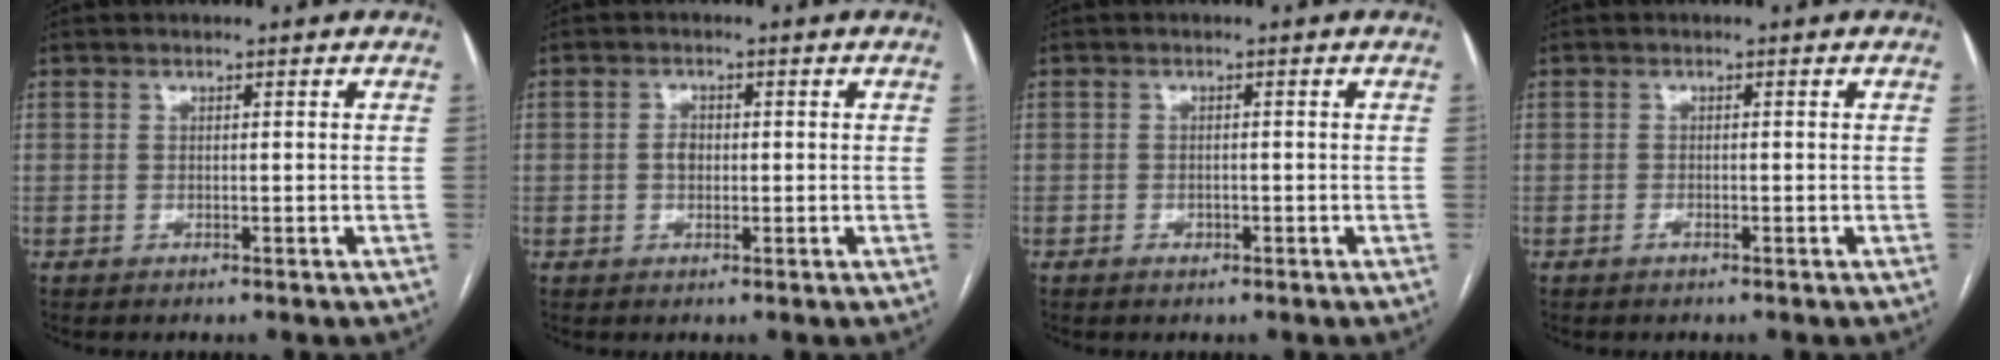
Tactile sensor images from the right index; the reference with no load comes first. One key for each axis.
{"total": 1.9, "fx": -0.1, "fy": 1.4, "fz": 1.3, "tx": -0.022, "ty": 0.005, "tz": -0.001}
{"total": 1.3, "fx": -0.7, "fy": 1.0, "fz": 0.7, "tx": -0.011, "ty": 0.003, "tz": -0.007}
{"total": 0.8, "fx": -0.5, "fy": 0.3, "fz": 0.6, "tx": -0.012, "ty": 0.000, "tz": -0.007}